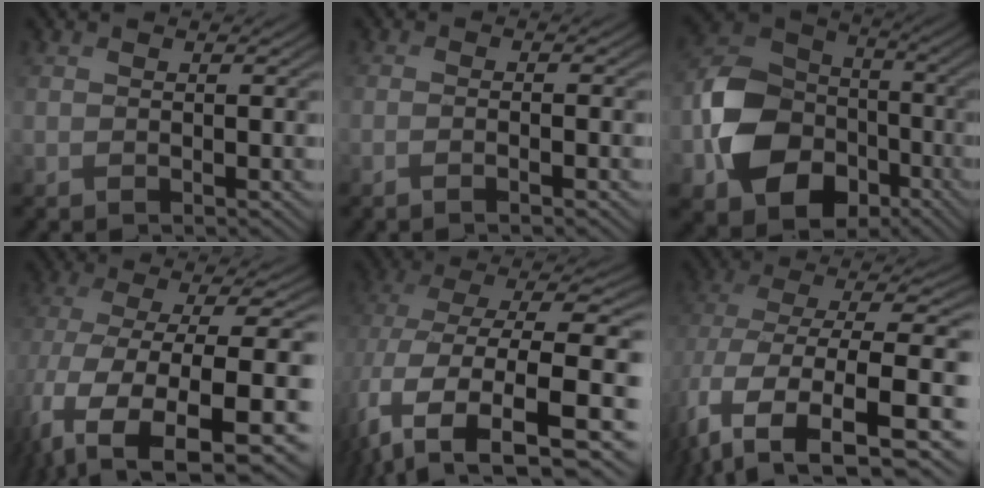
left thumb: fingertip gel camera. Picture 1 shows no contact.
{"total": 2.2, "force": [-0.8, 0.3, 2.0], "torque": [-0.030, 0.004, -0.025]}
{"total": 13.8, "force": [-4.6, 10.6, 7.6], "torque": [-0.173, -0.032, -0.094]}
{"total": 15.0, "force": [-6.0, 6.2, 12.3], "torque": [-0.290, -0.035, -0.082]}
{"total": 14.3, "force": [-2.9, 8.1, 11.4], "torque": [-0.281, -0.022, -0.035]}
{"total": 13.9, "force": [-2.5, 8.5, 10.7], "torque": [-0.277, -0.023, -0.029]}